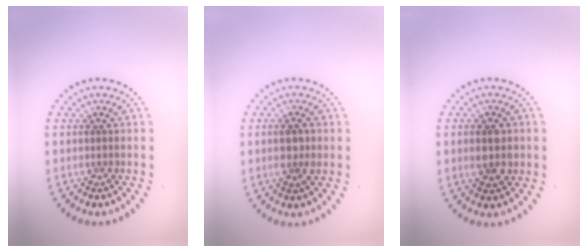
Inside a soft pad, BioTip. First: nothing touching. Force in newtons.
{"total": 2.0, "press": 1.9, "slide": 0.6}
{"total": 2.9, "press": 2.9, "slide": 0.1}